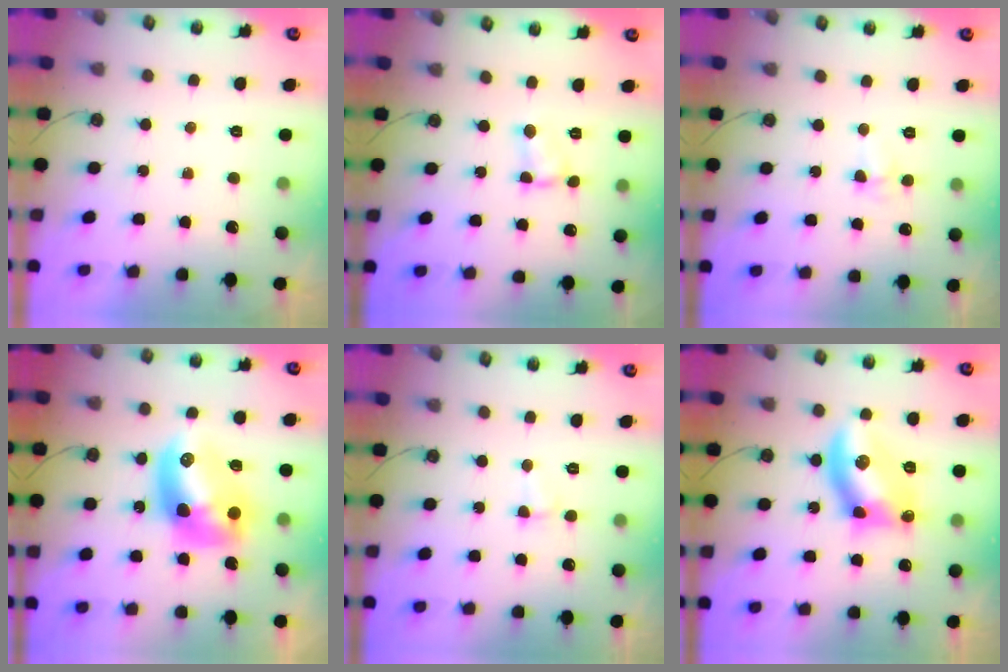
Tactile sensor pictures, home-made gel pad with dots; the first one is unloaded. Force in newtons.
{"total": 2.1, "press": 2.1, "slide": 0.3}
{"total": 3.4, "press": 3.4, "slide": 0.5}
{"total": 13.5, "press": 13.4, "slide": 1.1}
{"total": 2.9, "press": 2.9, "slide": 0.6}
{"total": 13.0, "press": 13.0, "slide": 0.5}